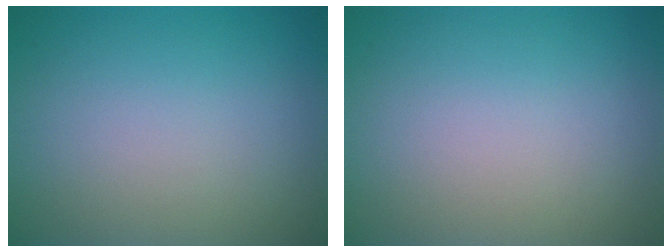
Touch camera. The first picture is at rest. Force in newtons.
{"total": 0.0}